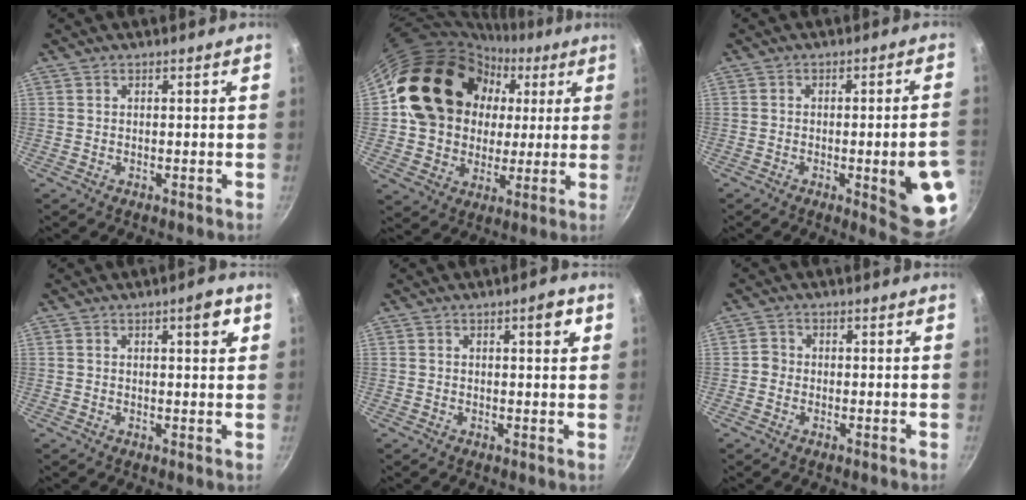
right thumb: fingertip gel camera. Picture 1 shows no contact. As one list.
[{"total": 22.0, "force": [4.0, 18.5, 11.2], "torque": [-0.167, 0.035, 0.076]}, {"total": 12.7, "force": [-3.0, 2.7, 12.0], "torque": [-0.127, 0.012, -0.032]}, {"total": 4.2, "force": [1.7, 1.3, 3.7], "torque": [-0.035, 0.001, 0.019]}, {"total": 3.6, "force": [1.4, 1.2, 3.1], "torque": [-0.029, 0.003, 0.015]}, {"total": 1.7, "force": [-0.6, 1.5, 0.5], "torque": [-0.001, 0.009, -0.016]}]